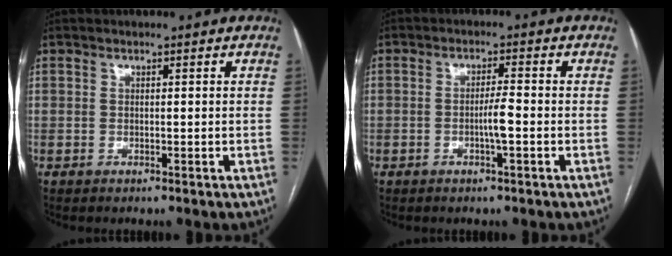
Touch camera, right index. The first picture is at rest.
{"total": 3.0, "force": [-0.8, 0.1, 2.9], "torque": [-0.051, 0.000, -0.014]}